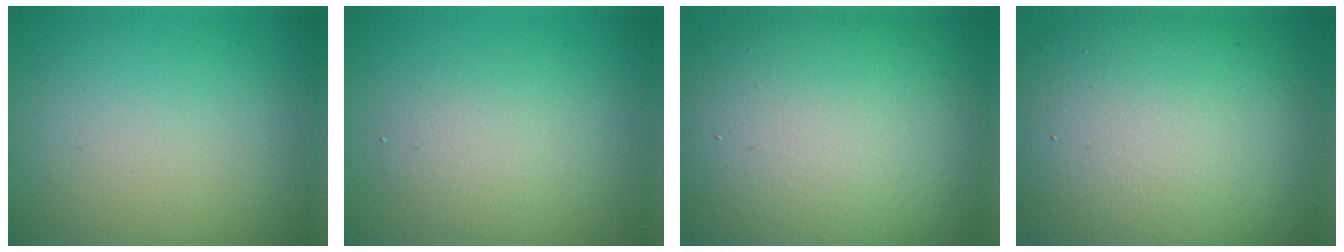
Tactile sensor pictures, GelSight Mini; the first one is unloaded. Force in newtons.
{"total": 2.4, "press": 2.4, "slide": 0.1}
{"total": 13.9, "press": 13.9, "slide": 1.1}
{"total": 14.6, "press": 14.6, "slide": 0.7}